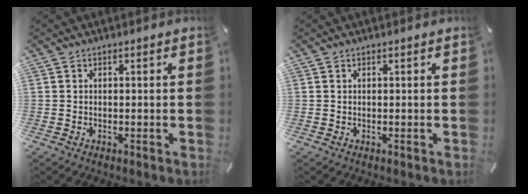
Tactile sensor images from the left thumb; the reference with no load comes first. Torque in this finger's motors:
{"motor_torque": [0.00, 0.00, -0.03, -0.02, 0.00]}